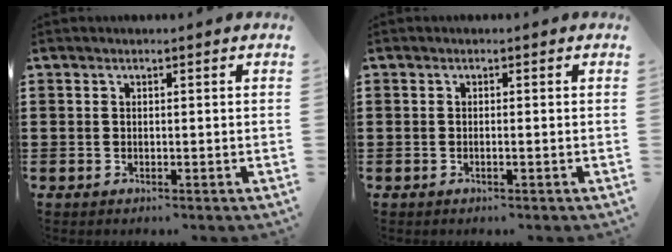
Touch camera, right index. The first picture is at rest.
{"total": 0.6, "force": [-0.3, -0.2, 0.5], "torque": [-0.008, -0.003, -0.005]}